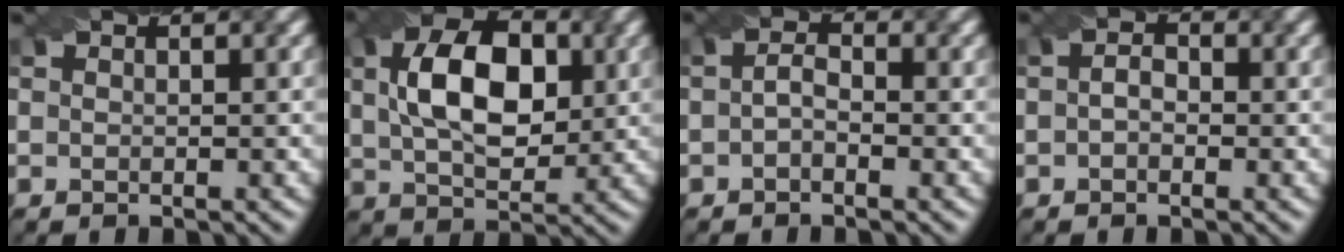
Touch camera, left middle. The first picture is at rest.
{"total": 9.2, "force": [1.8, 5.4, 7.3], "torque": [-0.130, 0.013, 0.029]}
{"total": 1.5, "force": [-0.5, 0.7, 1.2], "torque": [-0.027, 0.004, -0.011]}
{"total": 1.5, "force": [-0.1, 1.0, 1.1], "torque": [-0.018, 0.003, -0.009]}